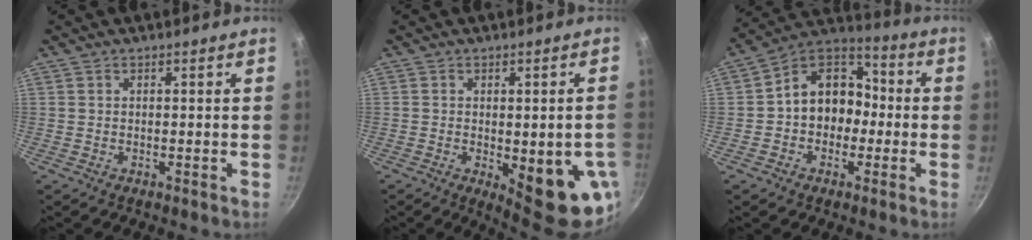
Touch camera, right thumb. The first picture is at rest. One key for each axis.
{"total": 14.7, "fx": -3.5, "fy": 5.0, "fz": 13.4, "tx": -0.141, "ty": -0.011, "tz": -0.033}
{"total": 13.2, "fx": -1.2, "fy": 10.5, "fz": 7.8, "tx": -0.070, "ty": 0.053, "tz": -0.040}